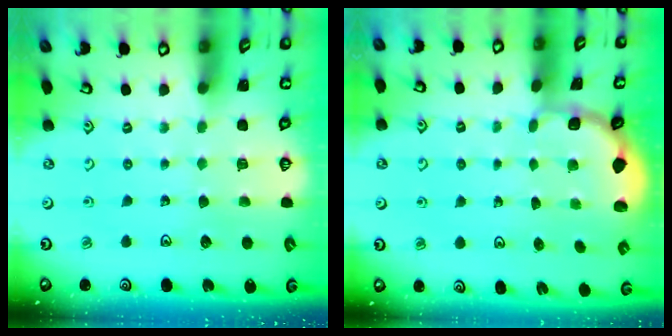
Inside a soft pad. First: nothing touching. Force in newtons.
{"total": 2.0, "press": 1.8, "slide": 0.7}